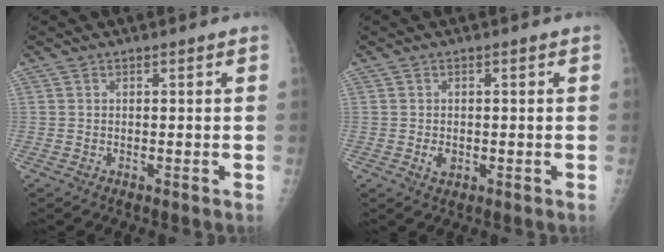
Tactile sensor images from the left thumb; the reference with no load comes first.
{"total": 1.9, "force": [-0.3, 1.4, 1.2], "torque": [-0.017, -0.001, -0.001]}